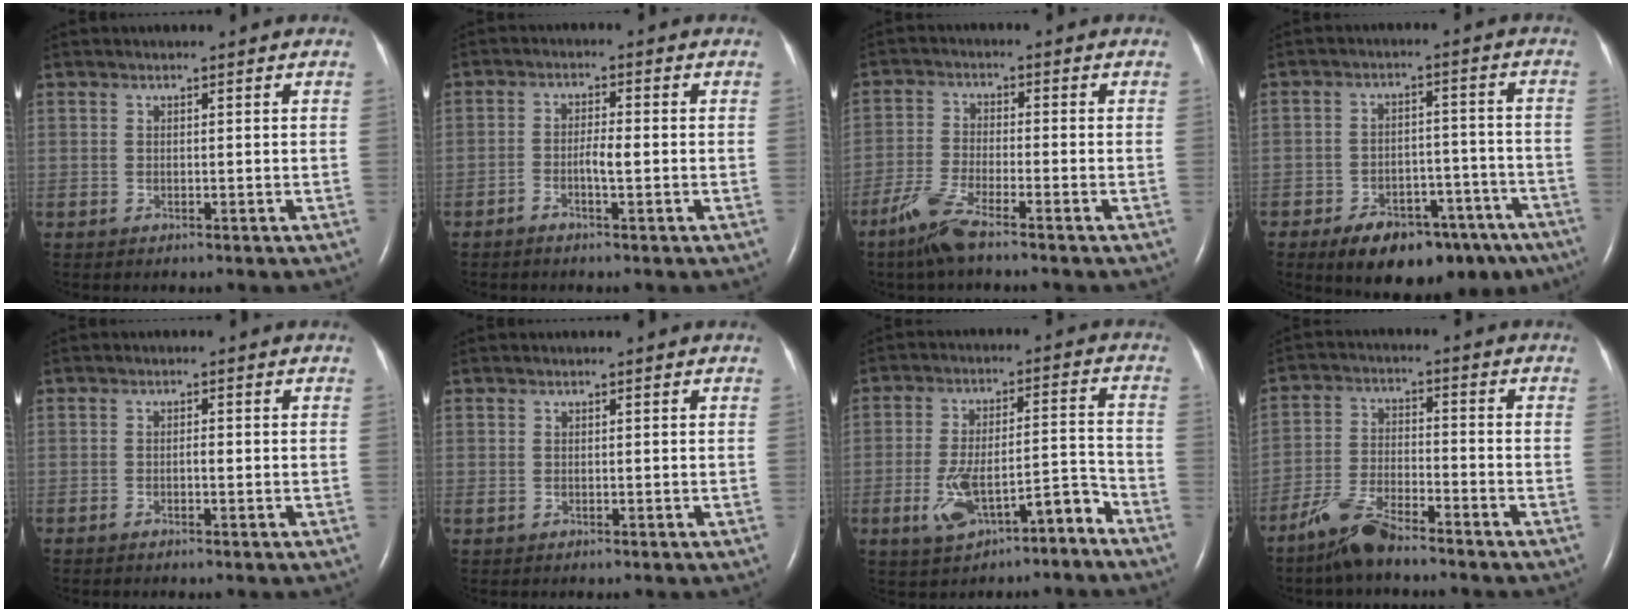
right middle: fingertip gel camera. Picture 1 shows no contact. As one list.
[{"total": 2.9, "force": [-1.1, 0.4, 2.7], "torque": [-0.055, 0.005, -0.021]}, {"total": 6.2, "force": [-4.6, 0.4, 4.1], "torque": [-0.101, -0.016, -0.098]}, {"total": 15.7, "force": [-11.1, 7.3, 8.3], "torque": [-0.086, 0.032, -0.155]}, {"total": 1.1, "force": [-0.4, 0.3, 1.0], "torque": [-0.018, 0.002, -0.008]}, {"total": 0.0}, {"total": 9.6, "force": [-5.8, 2.7, 7.2], "torque": [-0.129, 0.025, -0.087]}, {"total": 7.6, "force": [-6.2, 1.3, 4.1], "torque": [-0.090, -0.017, -0.122]}]